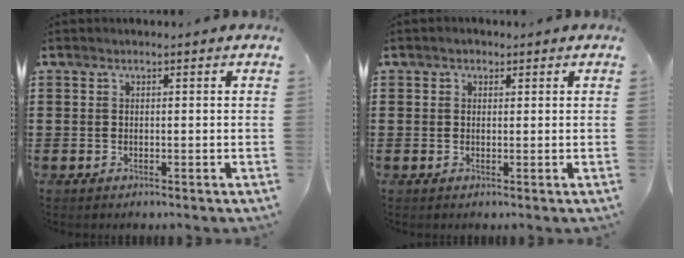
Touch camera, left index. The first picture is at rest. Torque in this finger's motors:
{"motor_torque": [0.12, 0.17, 0.00, 0.00]}